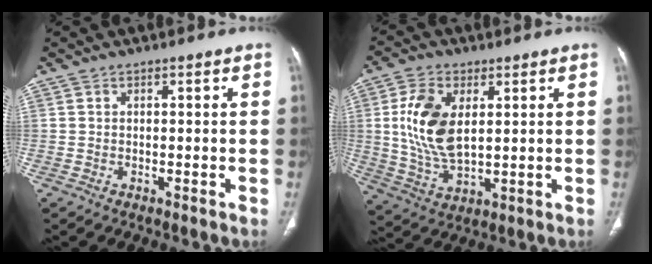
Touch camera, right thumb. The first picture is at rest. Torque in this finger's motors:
{"motor_torque": [-0.28, 0.81, 1.30, -0.20, 0.40]}